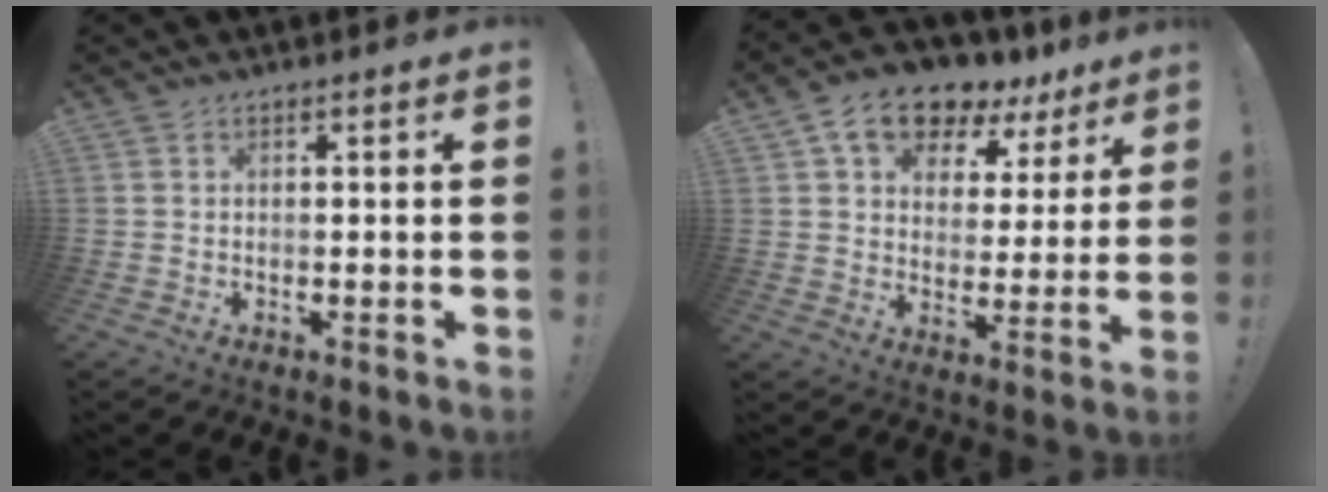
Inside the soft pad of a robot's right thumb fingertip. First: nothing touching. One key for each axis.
{"total": 11.9, "fx": 8.4, "fy": 6.7, "fz": 5.3, "tx": -0.089, "ty": -0.059, "tz": 0.153}